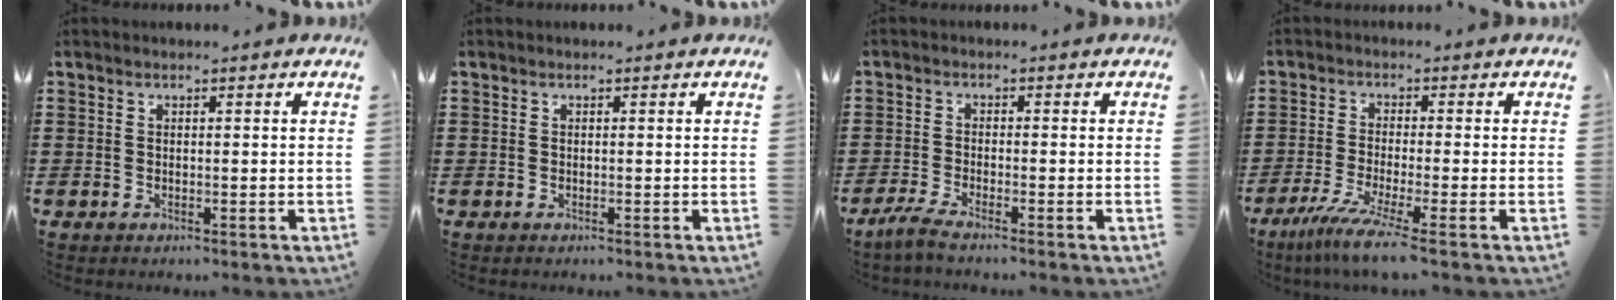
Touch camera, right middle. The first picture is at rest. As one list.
[{"total": 0.0}, {"total": 2.7, "force": [-2.2, -0.3, 1.5], "torque": [-0.041, -0.008, -0.044]}, {"total": 5.6, "force": [-3.9, -0.5, 4.0], "torque": [-0.087, -0.027, -0.073]}]